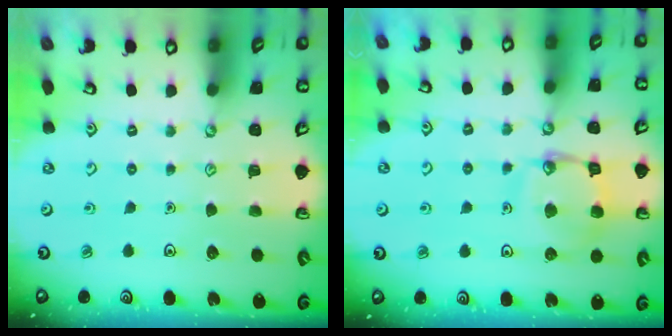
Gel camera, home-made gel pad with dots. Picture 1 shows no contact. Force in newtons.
{"total": 13.8, "press": 13.7, "slide": 1.5}